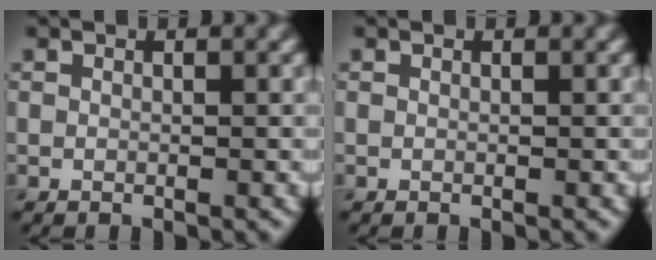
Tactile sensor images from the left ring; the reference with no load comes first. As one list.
[{"total": 0.0}]